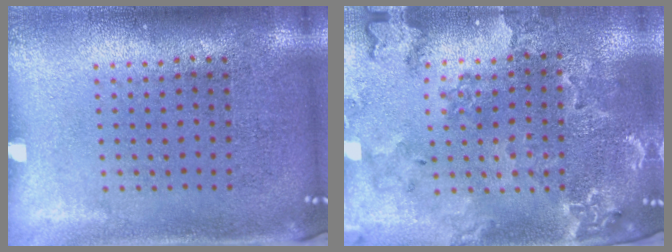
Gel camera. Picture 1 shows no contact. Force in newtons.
{"total": 1.4, "press": 1.4, "slide": 0.3}